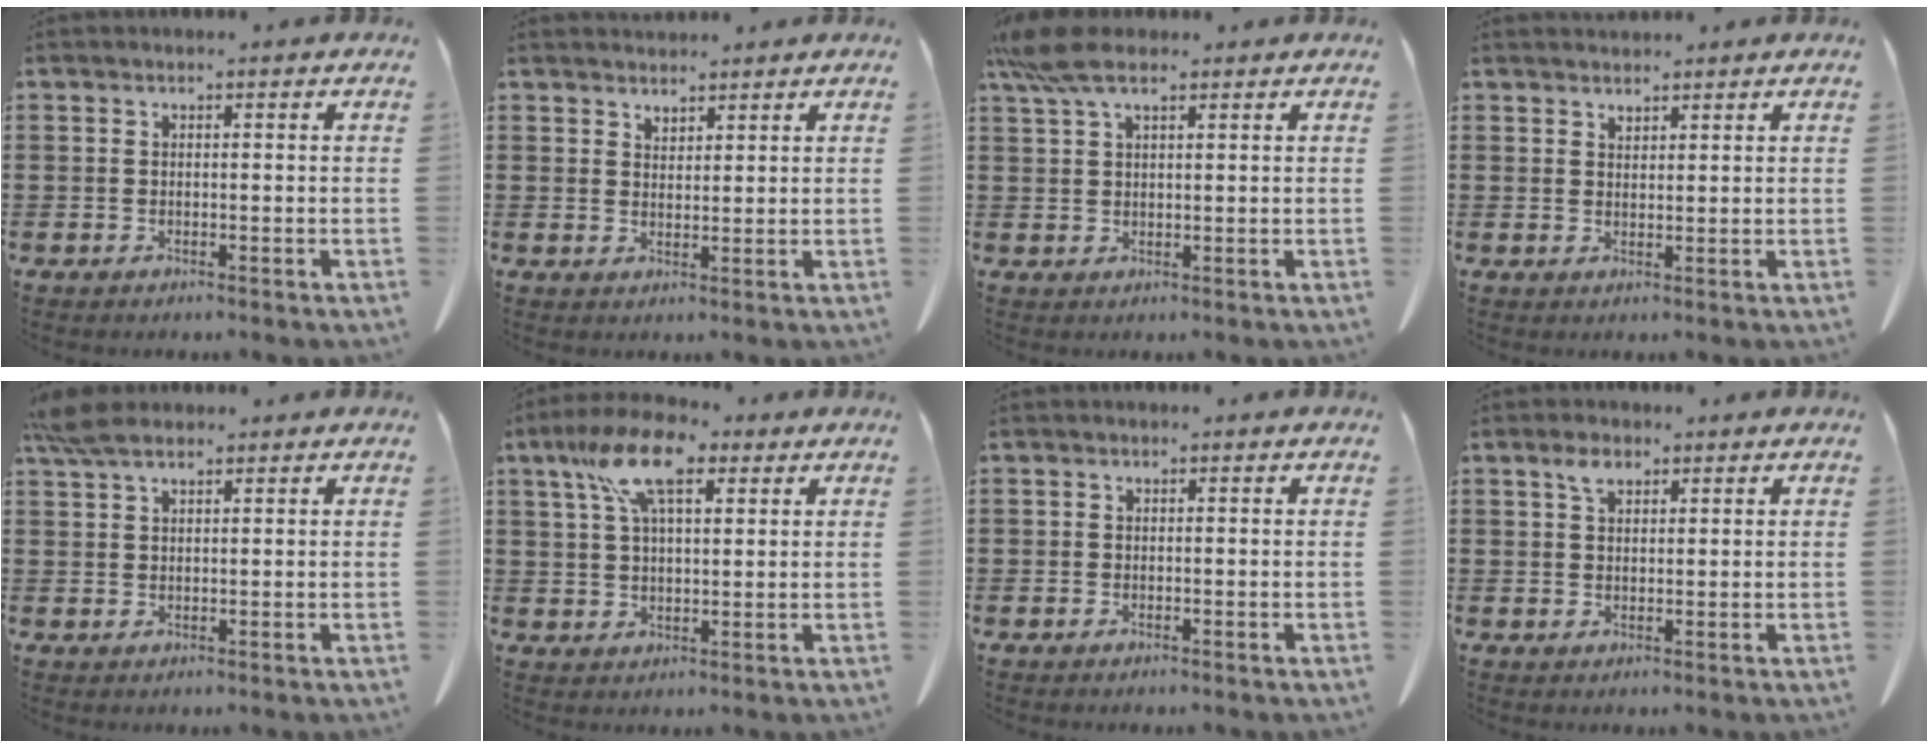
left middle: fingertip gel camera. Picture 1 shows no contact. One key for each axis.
{"total": 2.3, "fx": 2.2, "fy": 0.7, "fz": -0.2, "tx": -0.001, "ty": -0.001, "tz": 0.043}
{"total": 5.8, "fx": 3.6, "fy": 2.0, "fz": 4.1, "tx": -0.097, "ty": 0.003, "tz": 0.064}
{"total": 1.7, "fx": 1.7, "fy": 0.5, "fz": 0.0, "tx": -0.003, "ty": 0.002, "tz": 0.033}
{"total": 4.2, "fx": 3.0, "fy": 1.6, "fz": 2.5, "tx": -0.058, "ty": 0.007, "tz": 0.057}
{"total": 10.9, "fx": 5.9, "fy": 4.5, "fz": 7.9, "tx": -0.175, "ty": 0.007, "tz": 0.104}
{"total": 0.0}
{"total": 2.7, "fx": 1.6, "fy": 1.3, "fz": 1.6, "tx": -0.037, "ty": 0.006, "tz": 0.030}